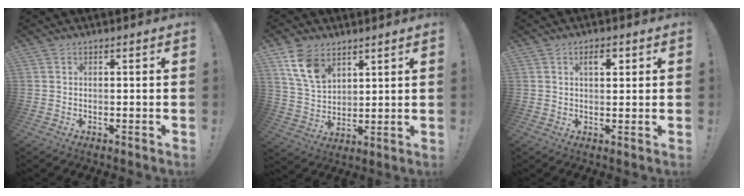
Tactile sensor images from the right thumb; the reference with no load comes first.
{"total": 11.4, "force": [6.7, 7.3, 5.6], "torque": [-0.102, -0.027, 0.135]}
{"total": 3.9, "force": [1.5, 1.7, 3.2], "torque": [-0.034, -0.005, 0.017]}